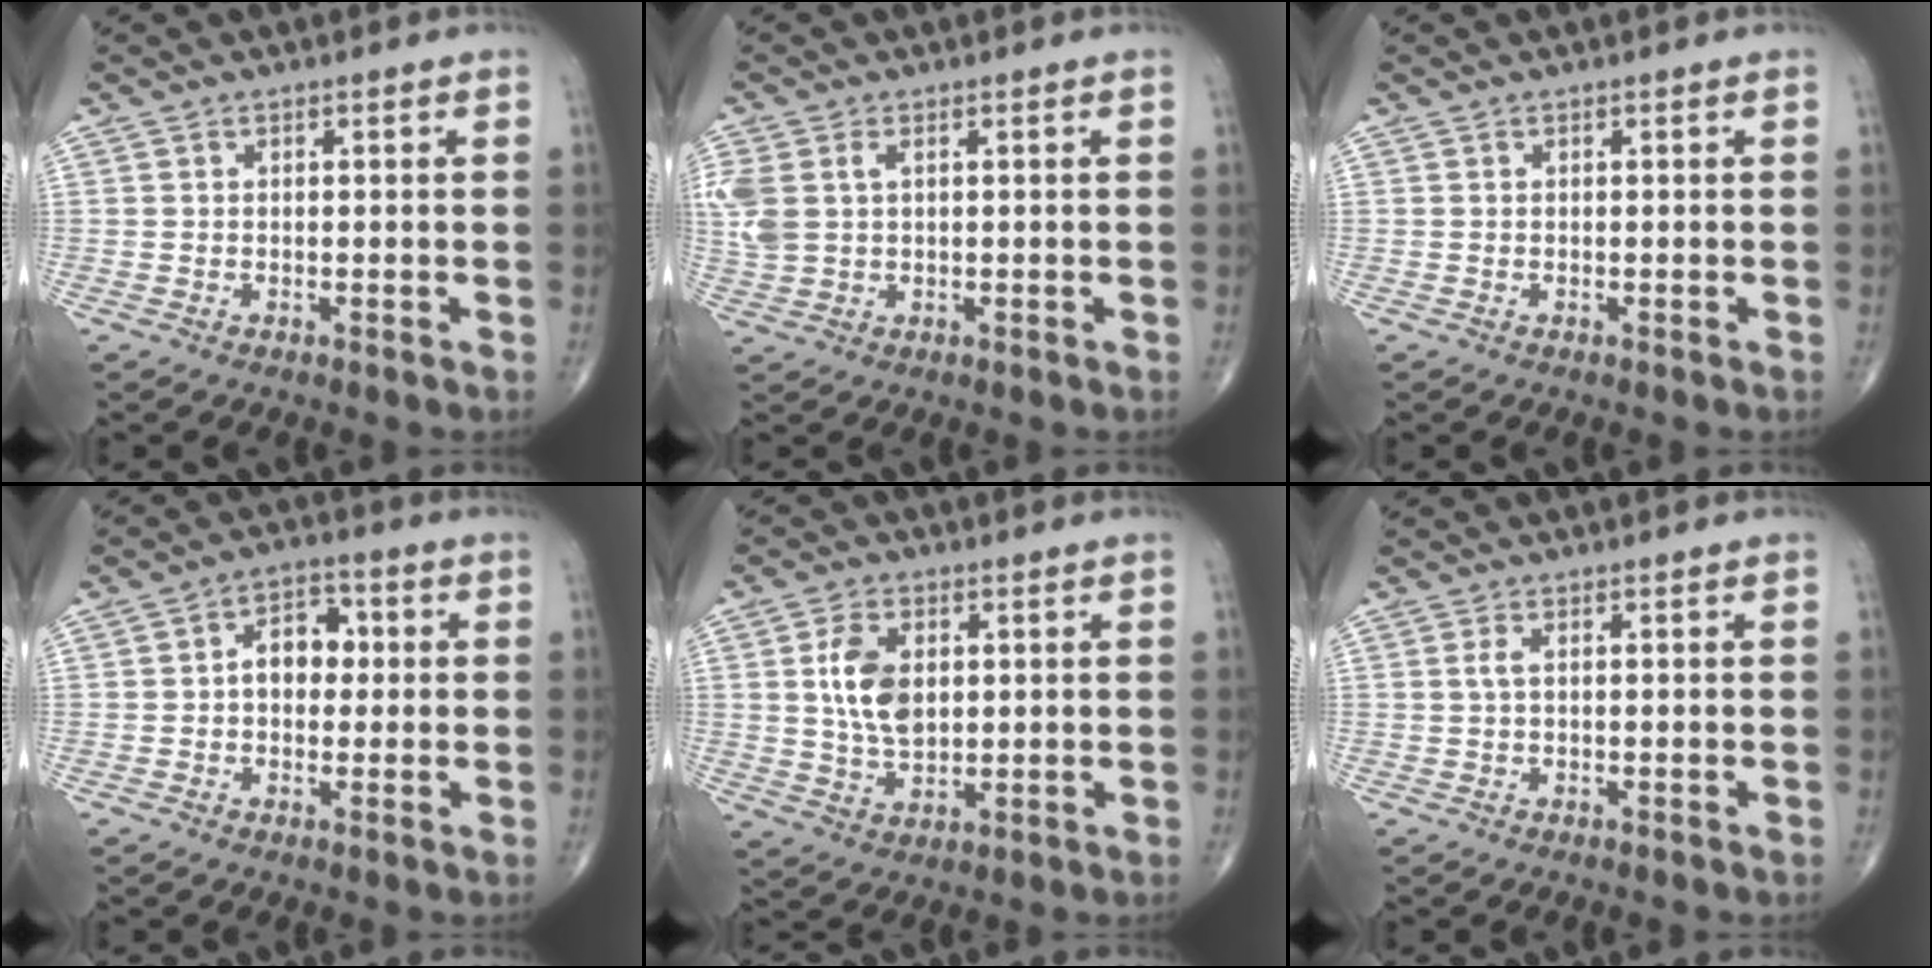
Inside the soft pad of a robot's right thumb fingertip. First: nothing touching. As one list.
[{"total": 8.0, "force": [1.8, 5.3, 5.7], "torque": [-0.164, 0.010, 0.044]}, {"total": 0.0}, {"total": 6.9, "force": [0.3, 4.9, 4.9], "torque": [-0.051, 0.021, -0.004]}, {"total": 8.8, "force": [1.6, 5.4, 6.8], "torque": [-0.118, -0.007, 0.034]}, {"total": 1.2, "force": [0.1, 0.4, 1.2], "torque": [-0.033, 0.002, 0.002]}]